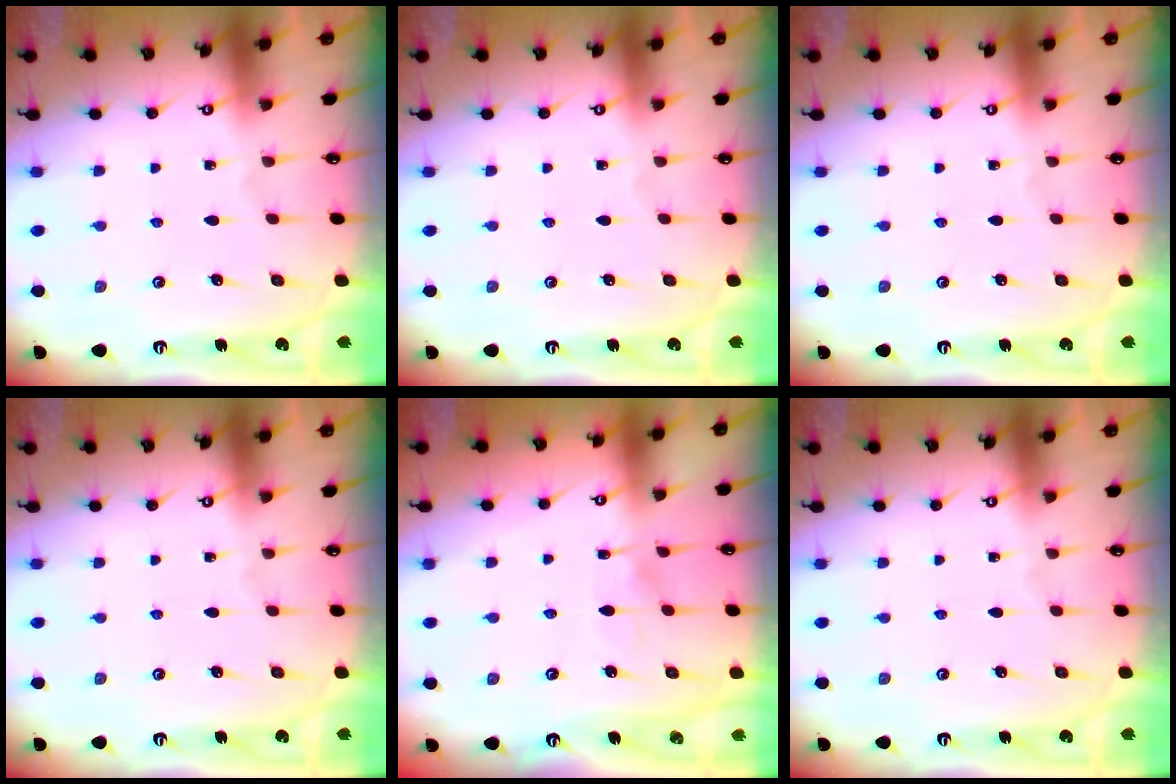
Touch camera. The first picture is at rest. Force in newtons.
{"total": 0.0}
{"total": 0.0}
{"total": 0.0}
{"total": 4.8, "press": 4.8, "slide": 0.5}
{"total": 0.0}